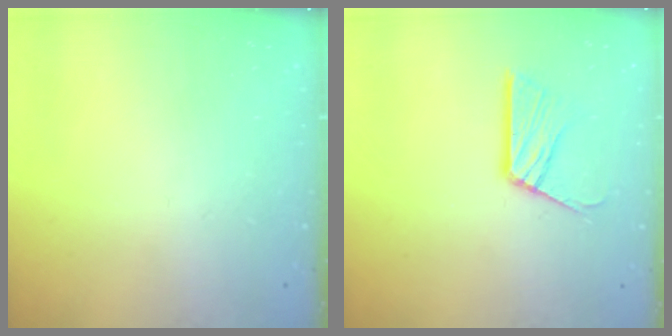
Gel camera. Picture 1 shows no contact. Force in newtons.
{"total": 11.1, "press": 11.1, "slide": 0.8}